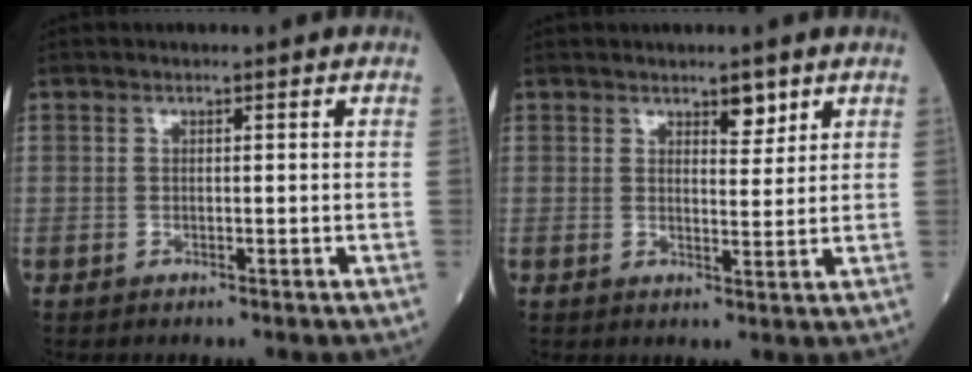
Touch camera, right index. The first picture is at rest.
{"total": 2.9, "force": [2.1, 1.1, 1.8], "torque": [-0.023, -0.004, 0.033]}